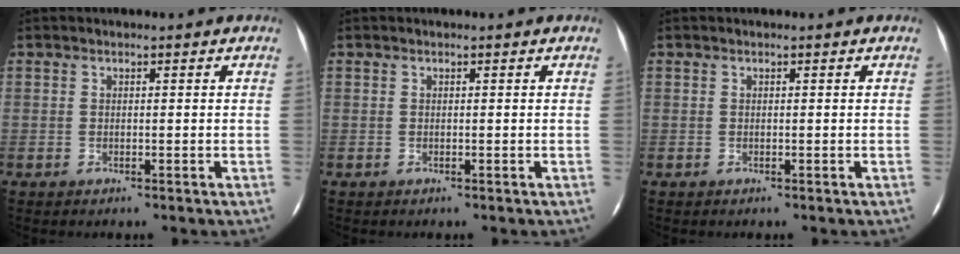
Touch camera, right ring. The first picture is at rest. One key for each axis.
{"total": 0.0}
{"total": 0.0}